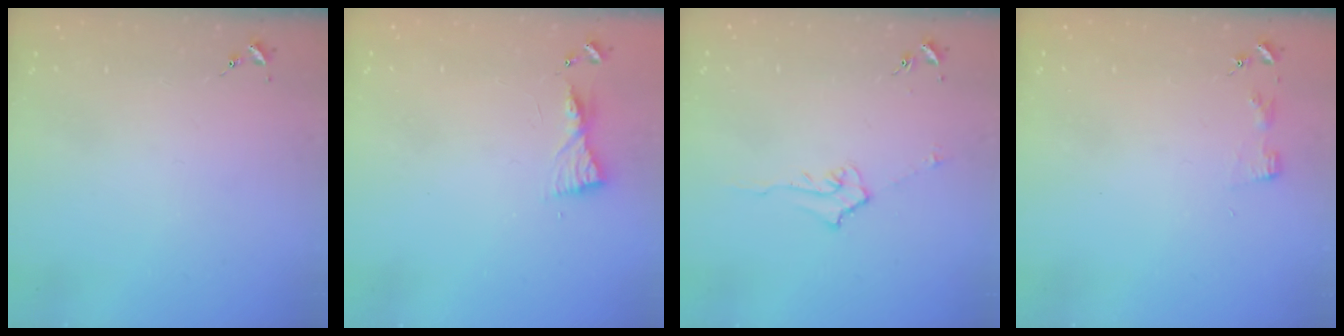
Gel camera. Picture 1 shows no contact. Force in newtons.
{"total": 5.6, "press": 5.6, "slide": 0.5}
{"total": 5.1, "press": 5.0, "slide": 0.6}
{"total": 2.9, "press": 2.9, "slide": 0.3}